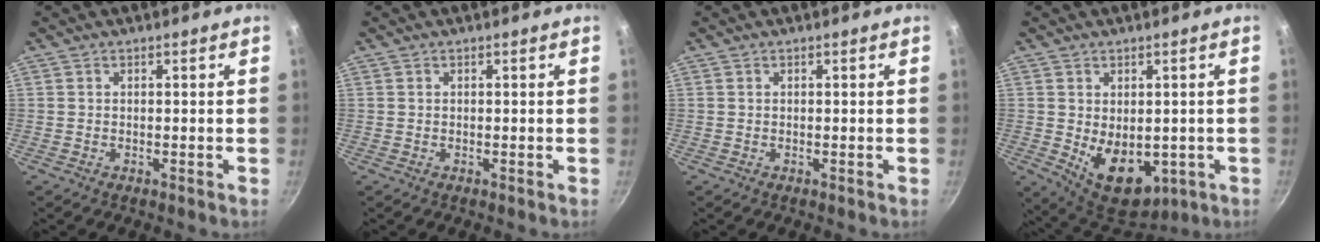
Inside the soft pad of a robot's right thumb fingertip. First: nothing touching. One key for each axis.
{"total": 0.0}
{"total": 0.0}
{"total": 12.0, "fx": -1.9, "fy": 7.9, "fz": 8.8, "tx": -0.100, "ty": -0.018, "tz": -0.001}